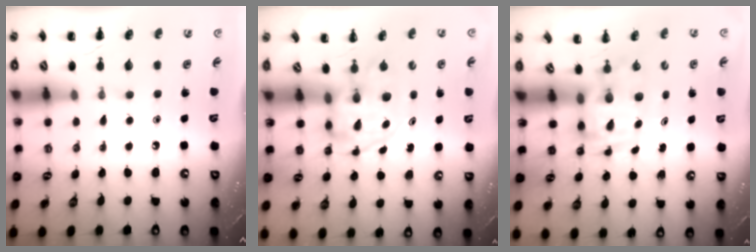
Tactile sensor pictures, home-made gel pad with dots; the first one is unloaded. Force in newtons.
{"total": 3.3, "press": 3.3, "slide": 0.5}
{"total": 3.5, "press": 3.5, "slide": 0.6}